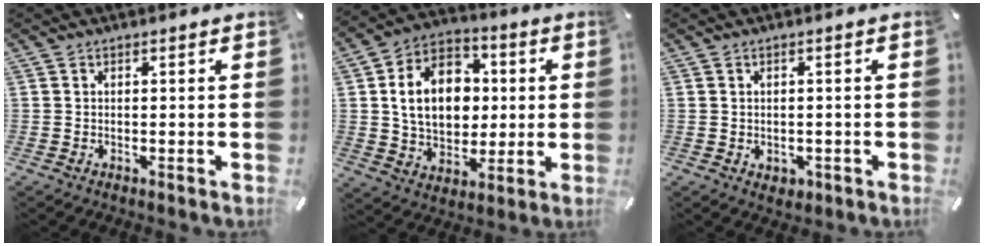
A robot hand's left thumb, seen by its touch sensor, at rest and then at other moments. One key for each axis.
{"total": 15.1, "fx": 1.3, "fy": 12.1, "fz": 9.0, "tx": -0.168, "ty": 0.010, "tz": 0.024}
{"total": 1.9, "fx": -0.5, "fy": 1.7, "fz": 0.8, "tx": -0.013, "ty": 0.004, "tz": -0.010}